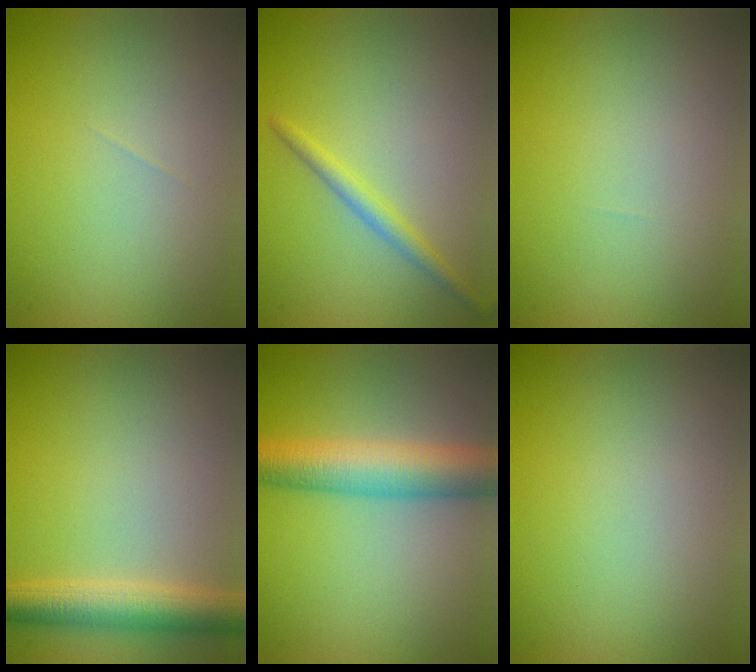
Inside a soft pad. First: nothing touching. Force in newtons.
{"total": 1.8, "press": 1.8, "slide": 0.0}
{"total": 0.0}
{"total": 4.3, "press": 4.3, "slide": 0.1}
{"total": 6.6, "press": 6.6, "slide": 0.0}
{"total": 0.0}